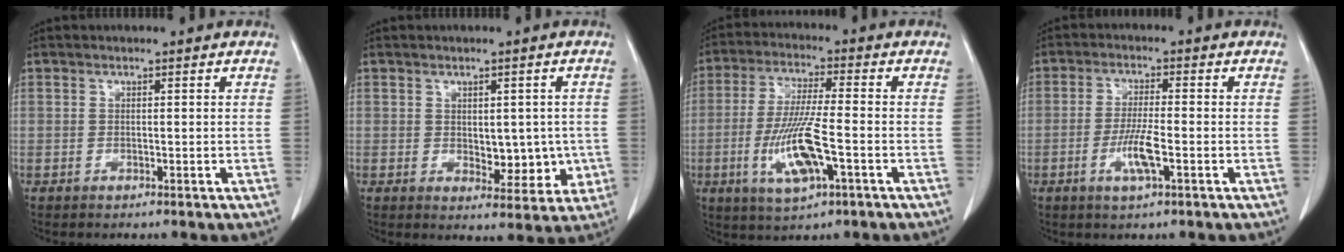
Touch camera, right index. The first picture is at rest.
{"total": 6.3, "force": [-0.3, 3.5, 5.2], "torque": [-0.055, -0.001, 0.010]}
{"total": 10.8, "force": [-3.3, 1.4, 10.2], "torque": [-0.208, -0.014, -0.061]}
{"total": 5.5, "force": [-1.9, 0.4, 5.1], "torque": [-0.101, -0.008, -0.035]}